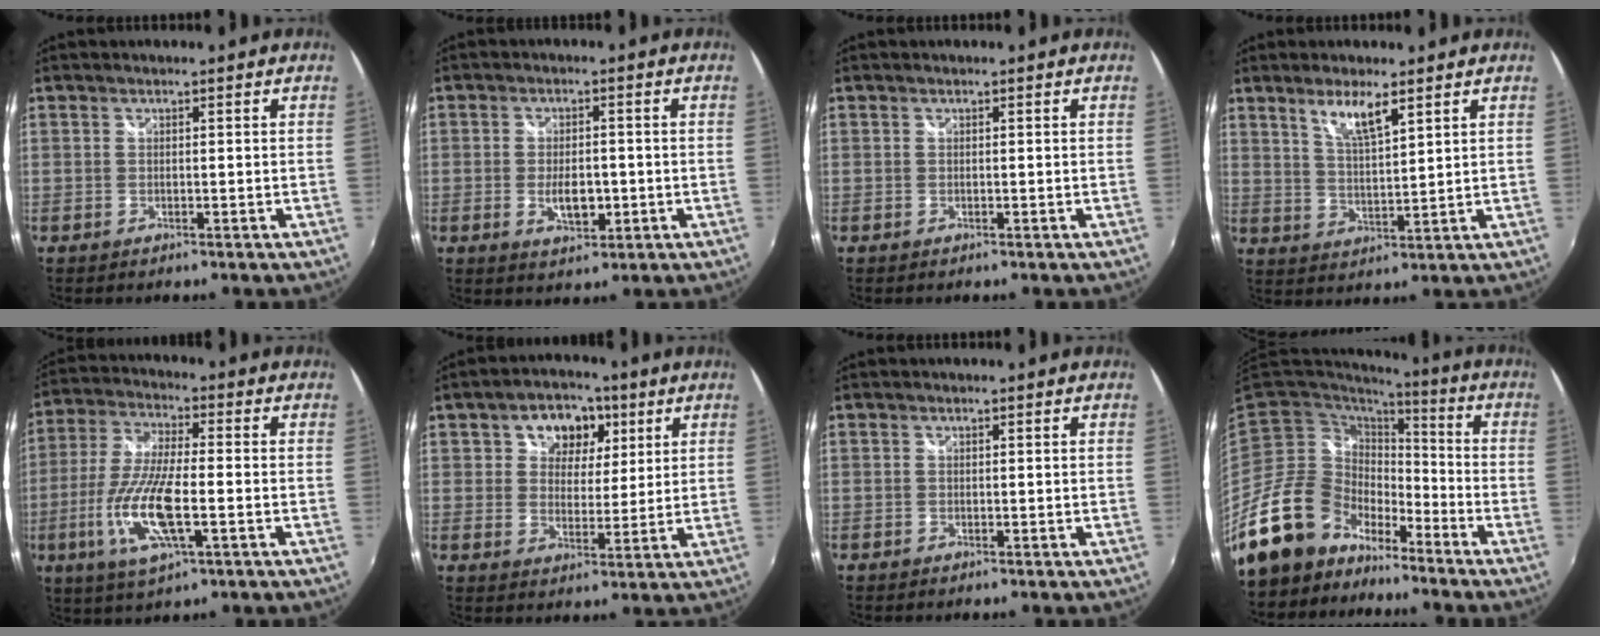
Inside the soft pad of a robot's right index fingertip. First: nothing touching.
{"total": 5.6, "force": [-1.2, 2.9, 4.6], "torque": [-0.087, -0.007, -0.018]}
{"total": 0.0}
{"total": 6.2, "force": [4.0, 1.2, 4.7], "torque": [-0.088, -0.003, 0.078]}
{"total": 14.0, "force": [-4.0, 3.8, 12.8], "torque": [-0.273, -0.014, -0.078]}
{"total": 9.0, "force": [3.7, 6.9, 4.5], "torque": [-0.081, 0.017, 0.058]}
{"total": 0.0}
{"total": 16.7, "force": [-12.4, 10.0, 5.0], "torque": [-0.117, 0.013, -0.215]}